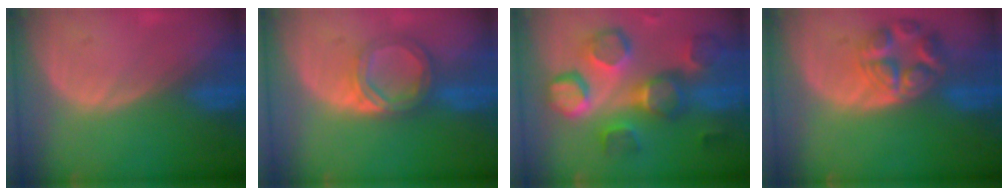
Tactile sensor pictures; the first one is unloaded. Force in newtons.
{"total": 5.6, "press": 5.2, "slide": 1.9}
{"total": 11.9, "press": 10.9, "slide": 4.6}
{"total": 7.8, "press": 7.0, "slide": 3.5}